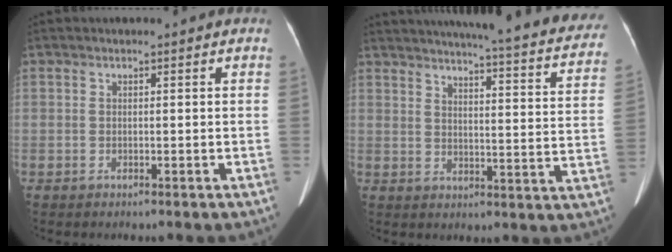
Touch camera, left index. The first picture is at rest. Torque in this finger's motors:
{"motor_torque": [-0.04, -2.10, 0.80, 0.19]}